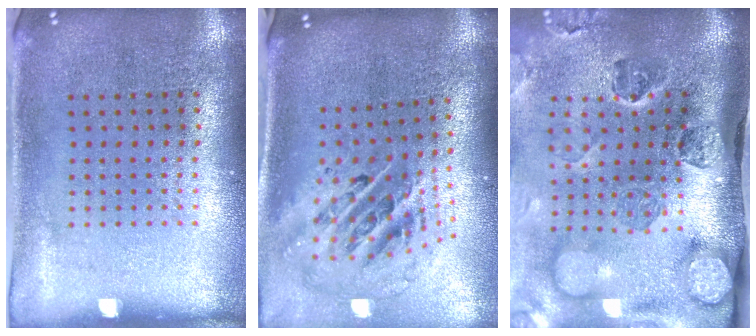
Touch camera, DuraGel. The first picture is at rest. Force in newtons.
{"total": 2.7, "press": 1.9, "slide": 2.0}
{"total": 5.1, "press": 3.6, "slide": 3.5}